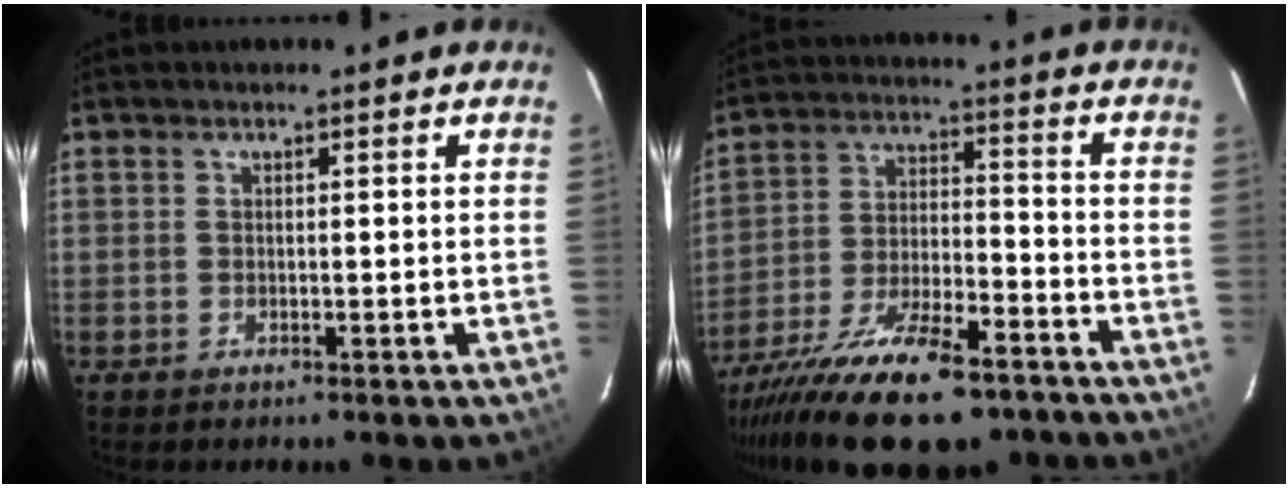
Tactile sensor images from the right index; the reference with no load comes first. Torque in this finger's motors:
{"motor_torque": [1.42, -0.71, 1.02, 0.21]}